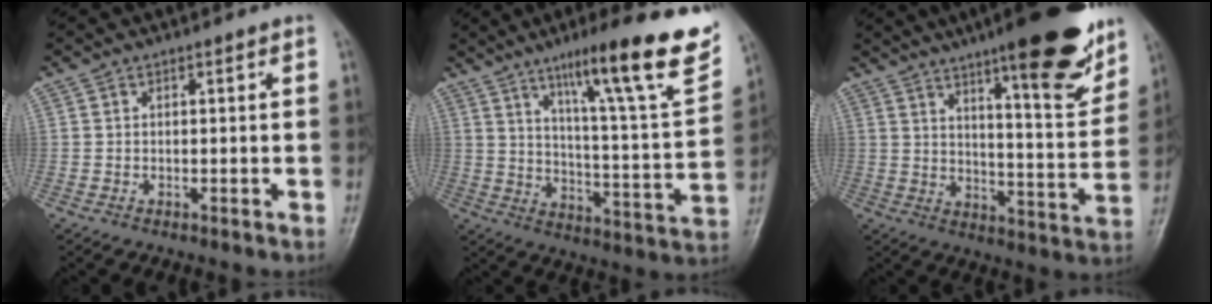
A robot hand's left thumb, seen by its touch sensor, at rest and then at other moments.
{"total": 23.2, "force": [13.7, 3.2, 18.5], "torque": [-0.244, -0.049, 0.205]}
{"total": 19.0, "force": [12.3, 4.0, 14.0], "torque": [-0.159, -0.067, 0.178]}